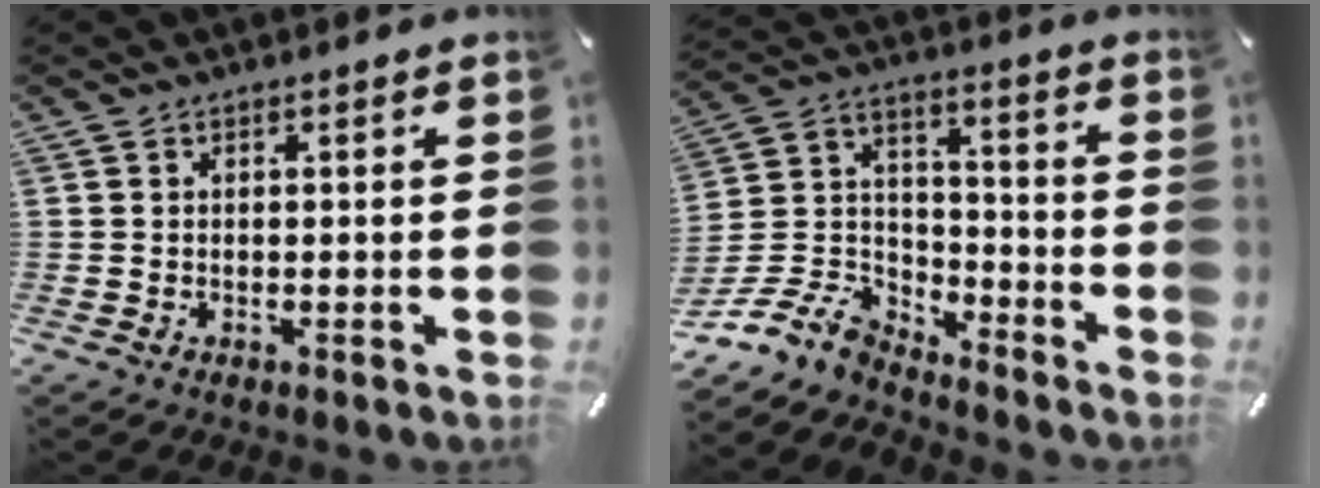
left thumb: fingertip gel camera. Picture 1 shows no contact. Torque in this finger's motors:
{"motor_torque": [0.12, 1.08, -0.67, 0.90, 0.07]}